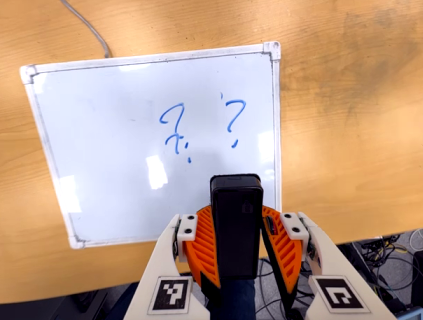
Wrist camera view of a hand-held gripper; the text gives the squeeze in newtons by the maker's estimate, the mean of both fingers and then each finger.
{"total": 6.6, "left": 6.9, "right": 6.2}